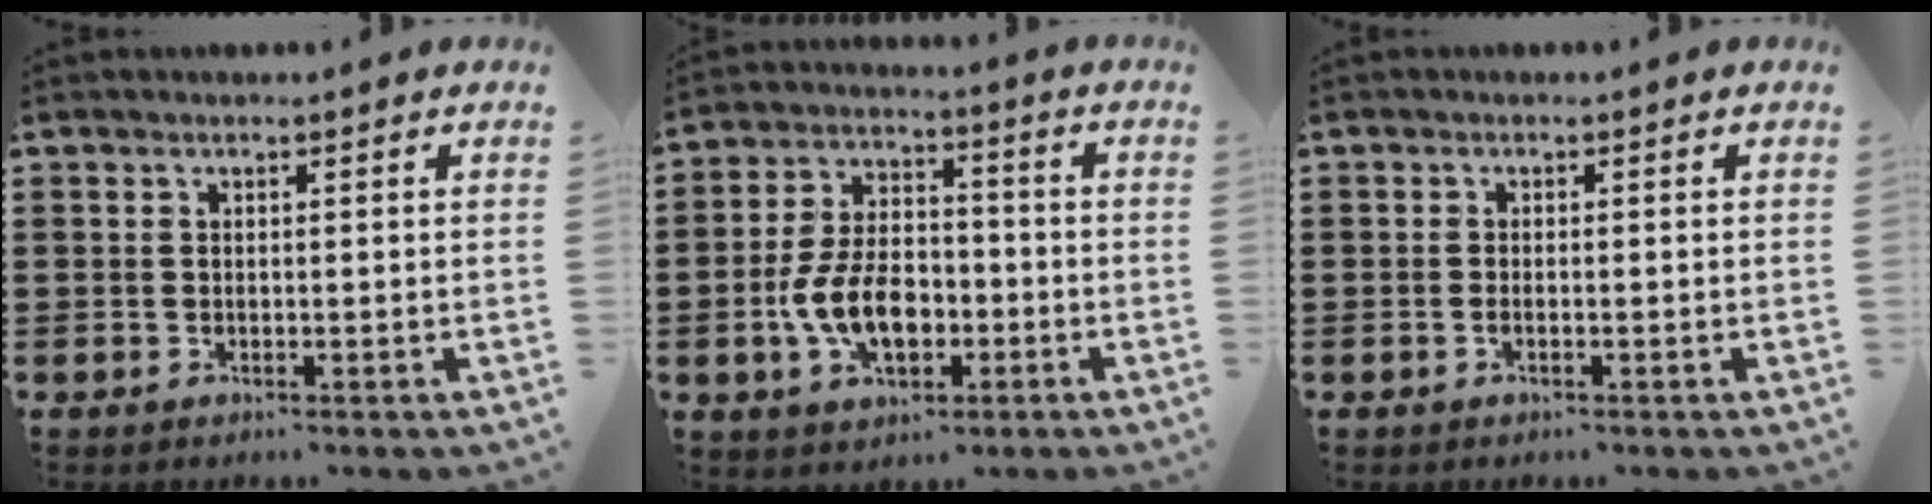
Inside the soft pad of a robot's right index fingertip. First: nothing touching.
{"total": 9.5, "force": [-2.6, 5.6, 7.2], "torque": [-0.157, 0.000, -0.053]}
{"total": 0.7, "force": [-0.4, 0.1, 0.6], "torque": [-0.011, -0.004, -0.007]}